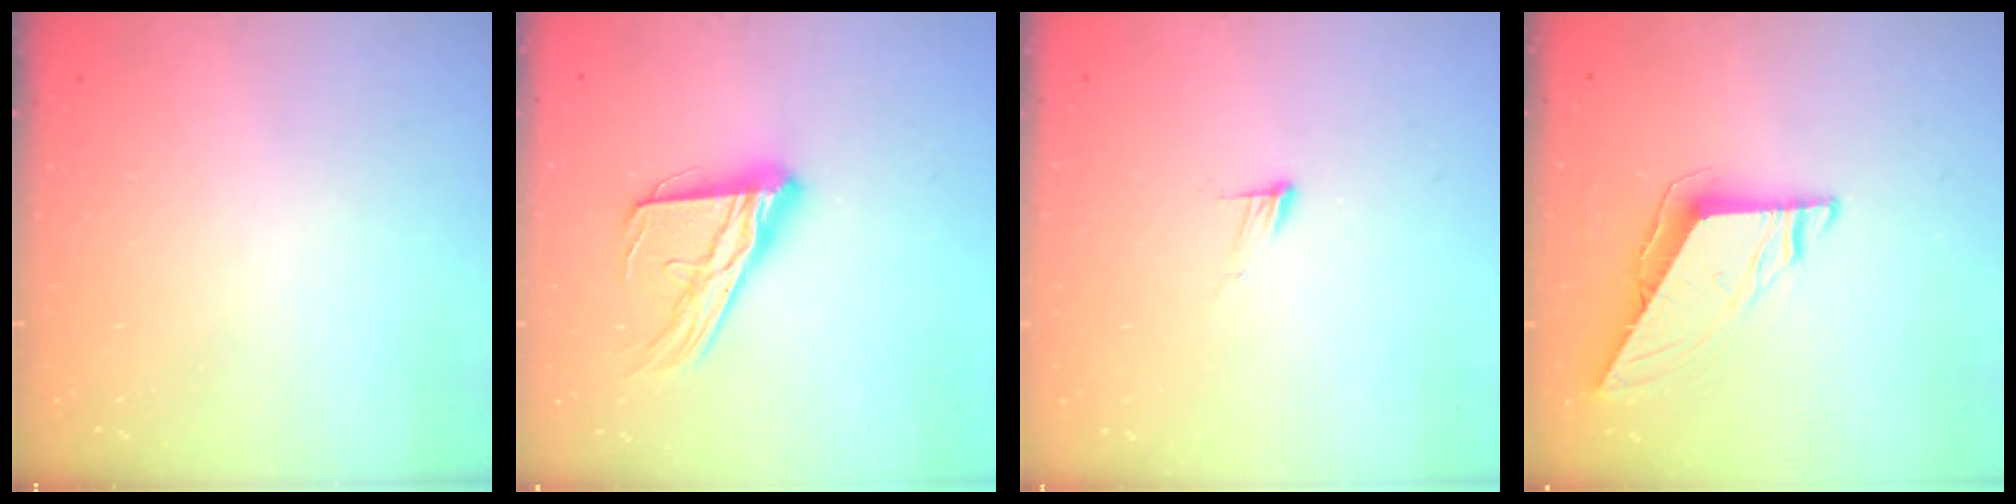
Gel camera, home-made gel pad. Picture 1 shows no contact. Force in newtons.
{"total": 16.5, "press": 16.4, "slide": 1.5}
{"total": 5.2, "press": 5.2, "slide": 0.5}
{"total": 7.7, "press": 7.6, "slide": 0.6}